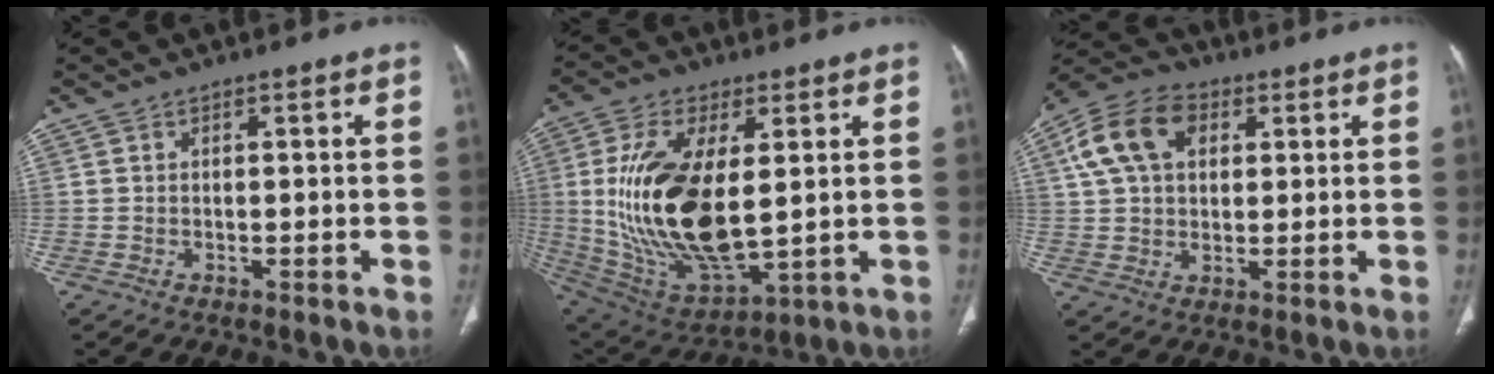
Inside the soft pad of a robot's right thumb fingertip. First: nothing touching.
{"total": 22.1, "force": [1.9, 10.4, 19.4], "torque": [-0.383, -0.022, 0.053]}
{"total": 12.7, "force": [4.2, 8.4, 8.5], "torque": [-0.153, 0.016, 0.070]}